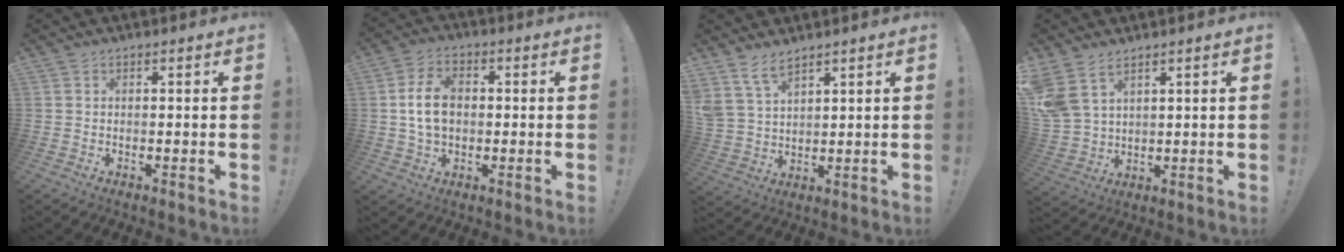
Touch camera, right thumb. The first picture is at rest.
{"total": 9.8, "force": [0.3, 6.9, 7.0], "torque": [-0.131, 0.010, 0.006]}
{"total": 7.0, "force": [5.9, 2.8, 2.6], "torque": [-0.061, -0.031, 0.117]}
{"total": 9.0, "force": [6.1, 4.7, 4.6], "torque": [-0.100, -0.022, 0.125]}